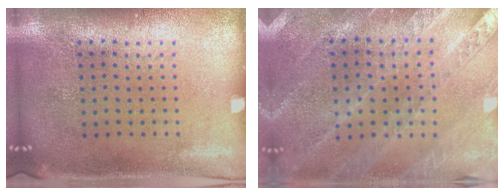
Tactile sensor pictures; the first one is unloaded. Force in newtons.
{"total": 1.3, "press": 1.3, "slide": 0.2}